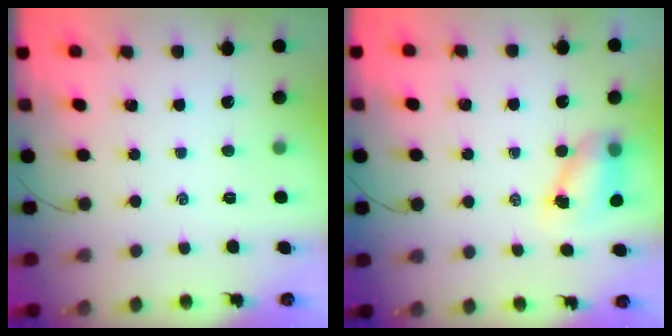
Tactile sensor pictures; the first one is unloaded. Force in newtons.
{"total": 6.9, "press": 6.8, "slide": 0.9}